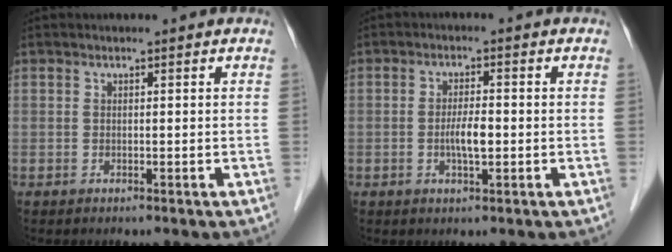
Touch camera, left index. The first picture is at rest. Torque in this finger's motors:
{"motor_torque": [0.68, 0.35, 0.09, 0.03]}